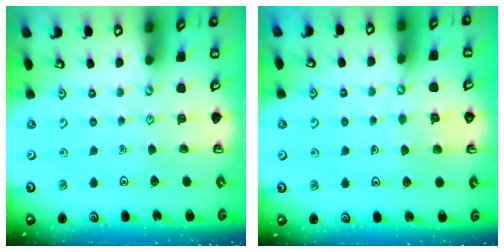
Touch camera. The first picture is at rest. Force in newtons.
{"total": 4.0, "press": 3.9, "slide": 0.3}